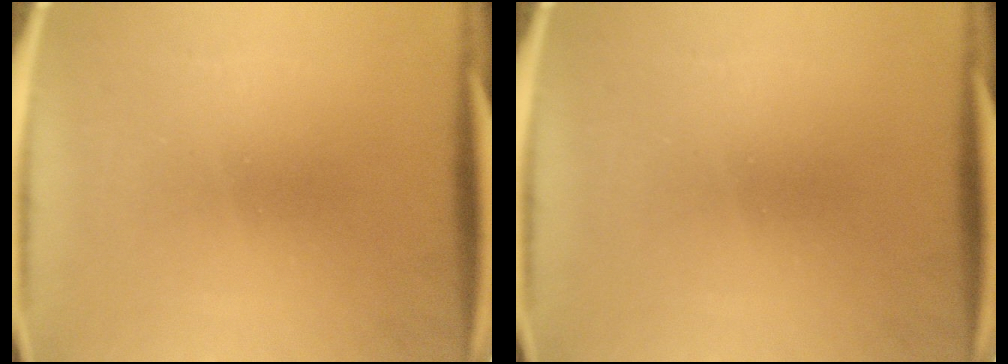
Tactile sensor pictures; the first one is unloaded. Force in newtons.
{"total": 0.0}